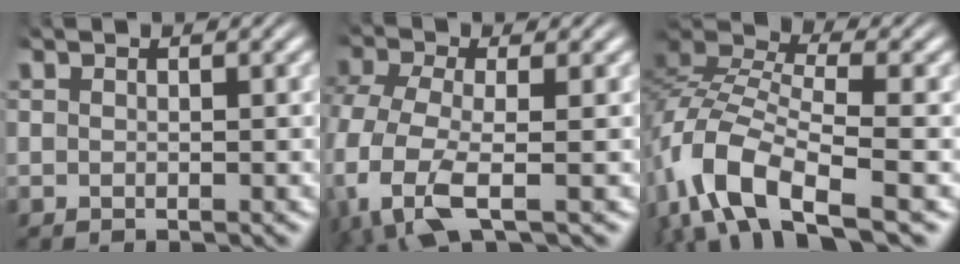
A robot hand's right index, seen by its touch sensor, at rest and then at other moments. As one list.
[{"total": 8.1, "force": [-2.6, 6.3, 4.4], "torque": [-0.164, -0.058, -0.033]}, {"total": 9.4, "force": [-1.9, 6.5, 6.6], "torque": [-0.166, -0.016, -0.032]}]